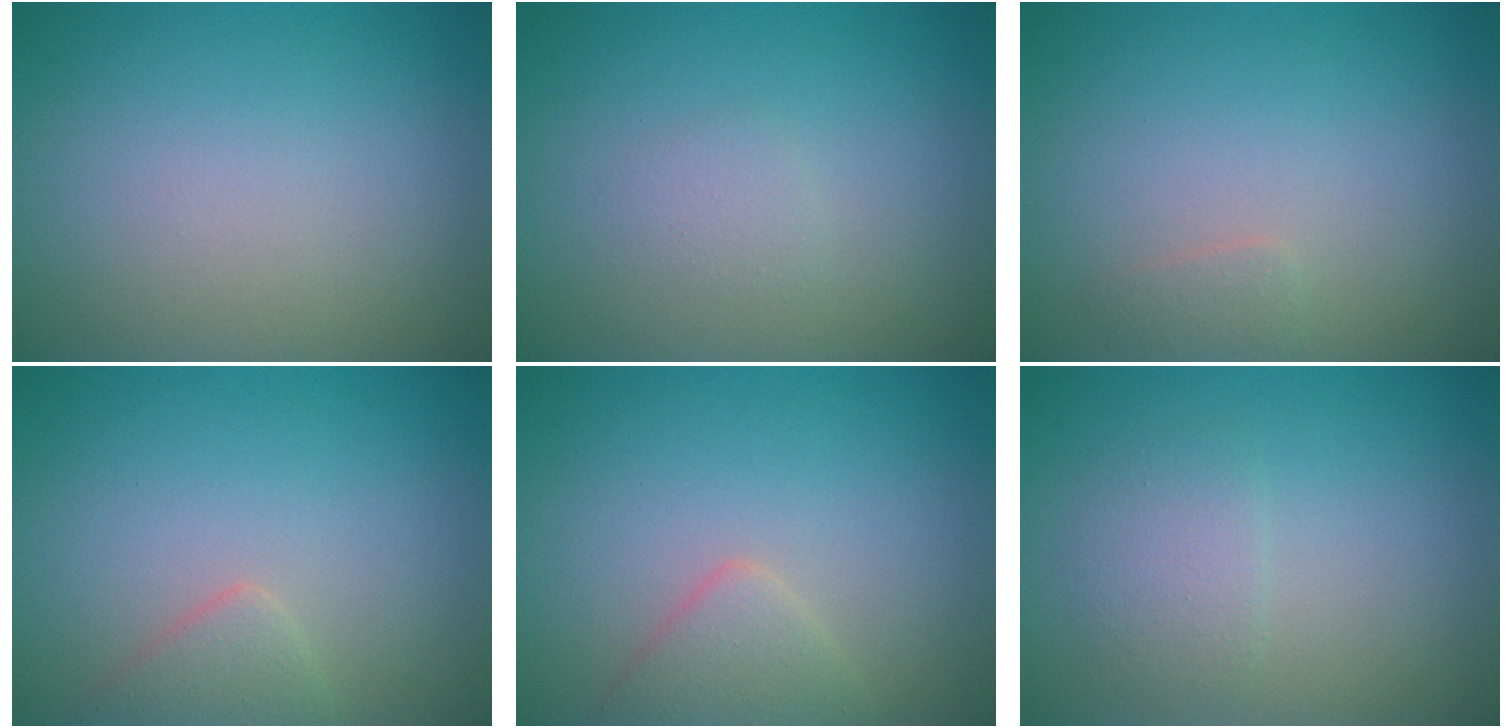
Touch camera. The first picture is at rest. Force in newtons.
{"total": 0.9, "press": 0.9, "slide": 0.0}
{"total": 0.9, "press": 0.9, "slide": 0.0}
{"total": 1.9, "press": 1.9, "slide": 0.0}
{"total": 2.2, "press": 2.2, "slide": 0.1}
{"total": 1.8, "press": 1.8, "slide": 0.1}